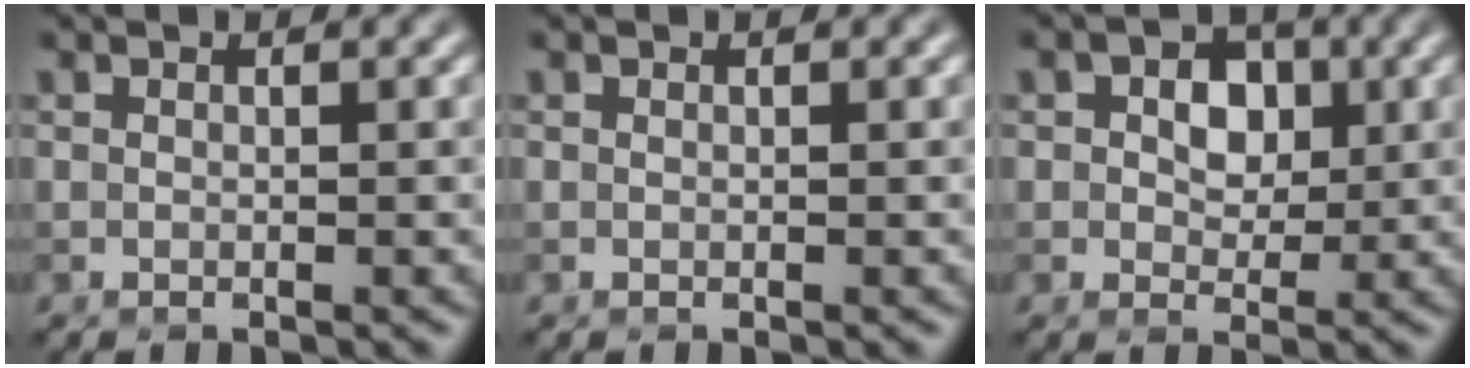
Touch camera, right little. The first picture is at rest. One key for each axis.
{"total": 0.0}
{"total": 4.1, "fx": 0.9, "fy": 2.9, "fz": 2.7, "tx": -0.029, "ty": 0.006, "tz": -0.004}